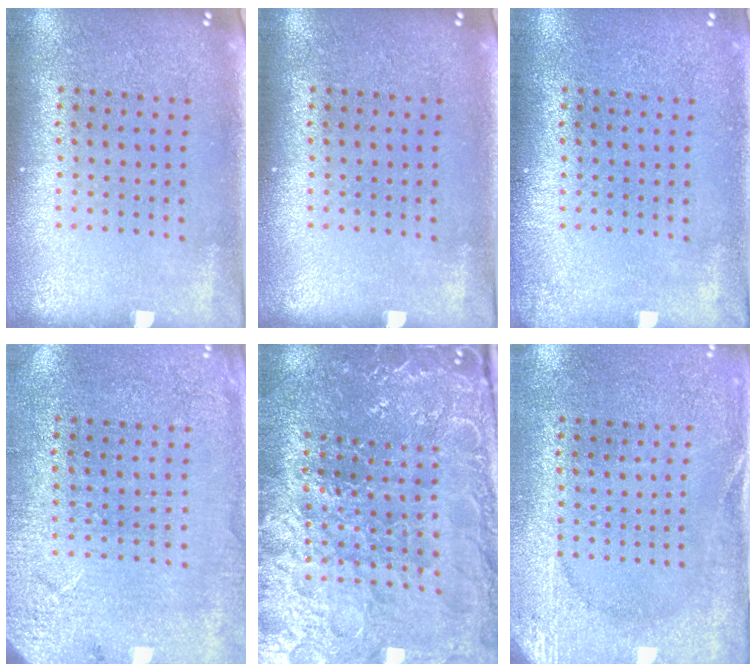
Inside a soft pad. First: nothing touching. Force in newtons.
{"total": 0.0}
{"total": 0.9, "press": 0.9, "slide": 0.1}
{"total": 2.6, "press": 2.5, "slide": 0.7}
{"total": 4.2, "press": 4.1, "slide": 0.9}
{"total": 2.6, "press": 2.5, "slide": 0.7}